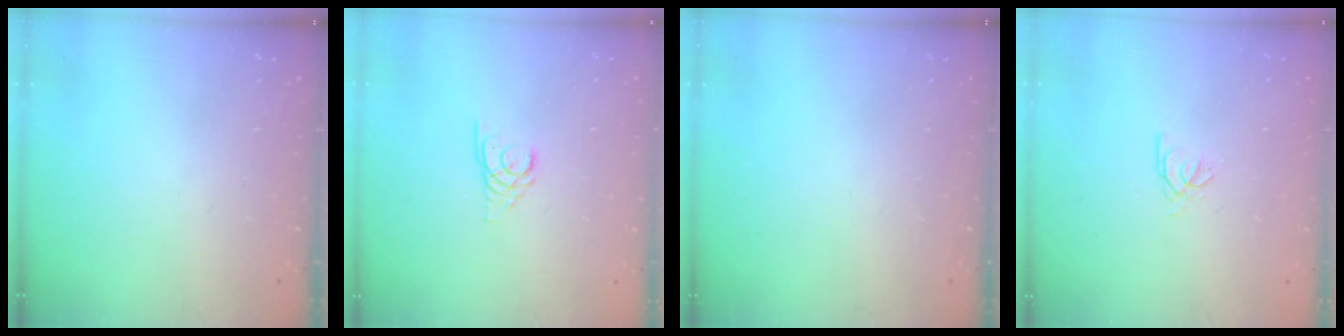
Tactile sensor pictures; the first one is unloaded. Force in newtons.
{"total": 2.7, "press": 2.7, "slide": 0.3}
{"total": 0.0}
{"total": 0.7, "press": 0.6, "slide": 0.4}